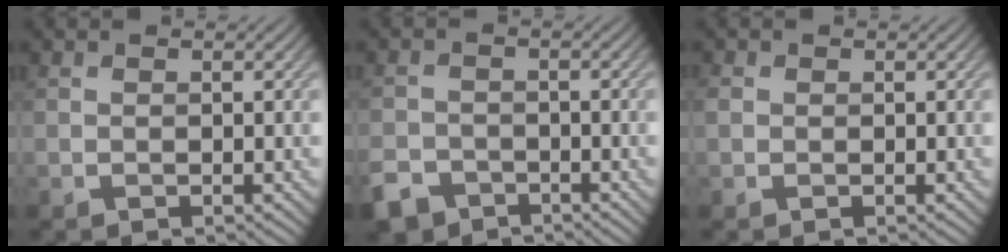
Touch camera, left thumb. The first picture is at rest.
{"total": 4.2, "force": [-3.3, 2.3, 1.2], "torque": [-0.029, -0.007, -0.067]}
{"total": 1.1, "force": [0.1, 1.1, 0.4], "torque": [-0.006, 0.000, -0.004]}